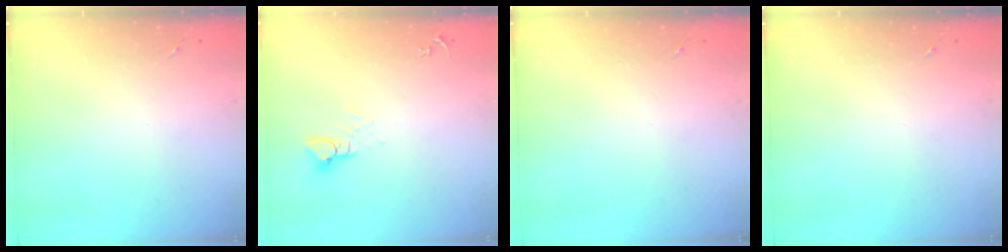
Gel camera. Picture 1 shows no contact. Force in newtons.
{"total": 4.2, "press": 4.2, "slide": 0.4}
{"total": 0.0}
{"total": 0.0}